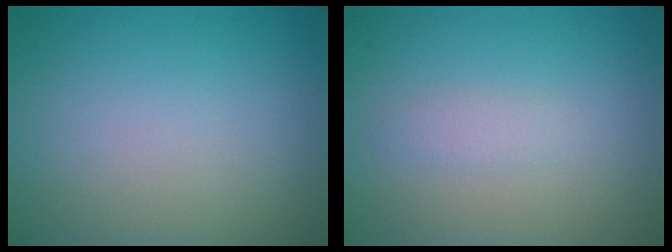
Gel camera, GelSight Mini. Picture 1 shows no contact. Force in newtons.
{"total": 1.1, "press": 1.1, "slide": 0.1}